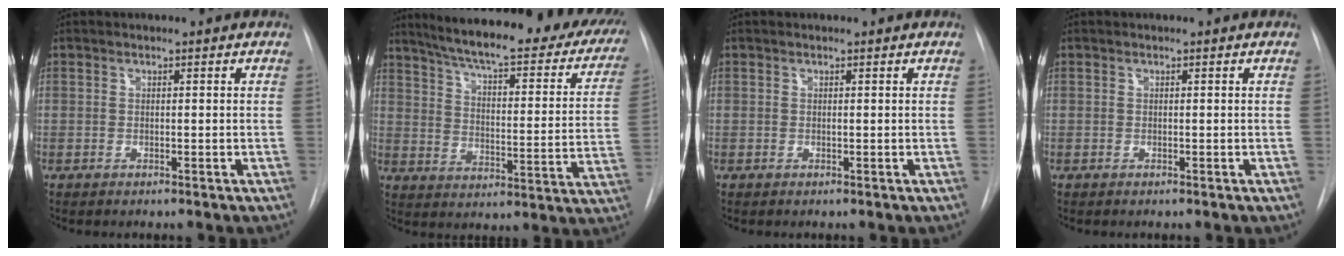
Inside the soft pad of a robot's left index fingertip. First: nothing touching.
{"total": 30.6, "force": [24.9, 6.5, 16.5], "torque": [-0.233, -0.046, 0.305]}
{"total": 0.0}
{"total": 0.0}